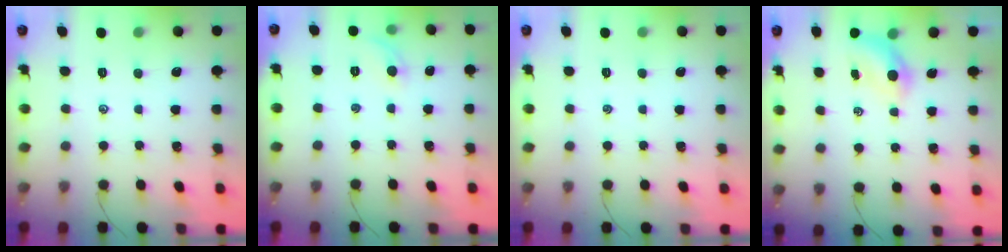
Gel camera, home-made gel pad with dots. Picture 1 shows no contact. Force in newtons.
{"total": 5.1, "press": 4.8, "slide": 1.7}
{"total": 0.0}
{"total": 4.6, "press": 4.5, "slide": 0.9}